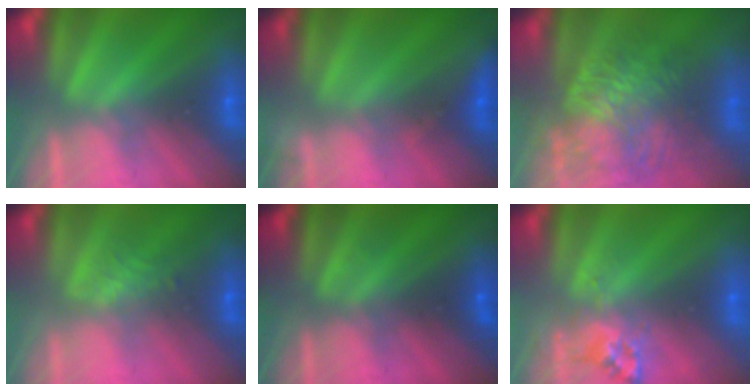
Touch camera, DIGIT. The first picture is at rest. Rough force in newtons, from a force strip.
{"total": 2.7}
{"total": 10.2}
{"total": 2.4}
{"total": 1.3}
{"total": 2.5}